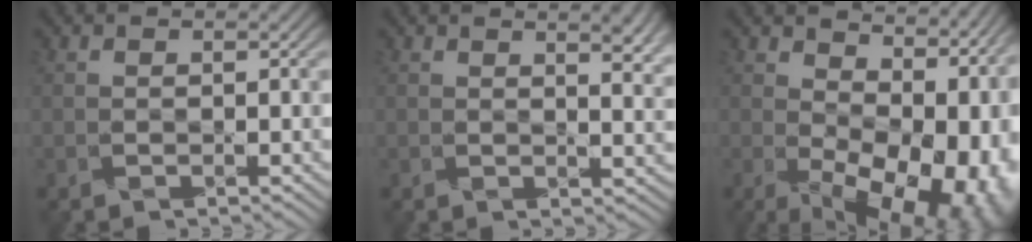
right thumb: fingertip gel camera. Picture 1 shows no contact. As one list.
[{"total": 3.8, "force": [2.2, 1.1, 2.9], "torque": [-0.045, -0.004, 0.039]}, {"total": 16.4, "force": [-0.4, 9.8, 13.1], "torque": [-0.149, -0.037, 0.048]}]